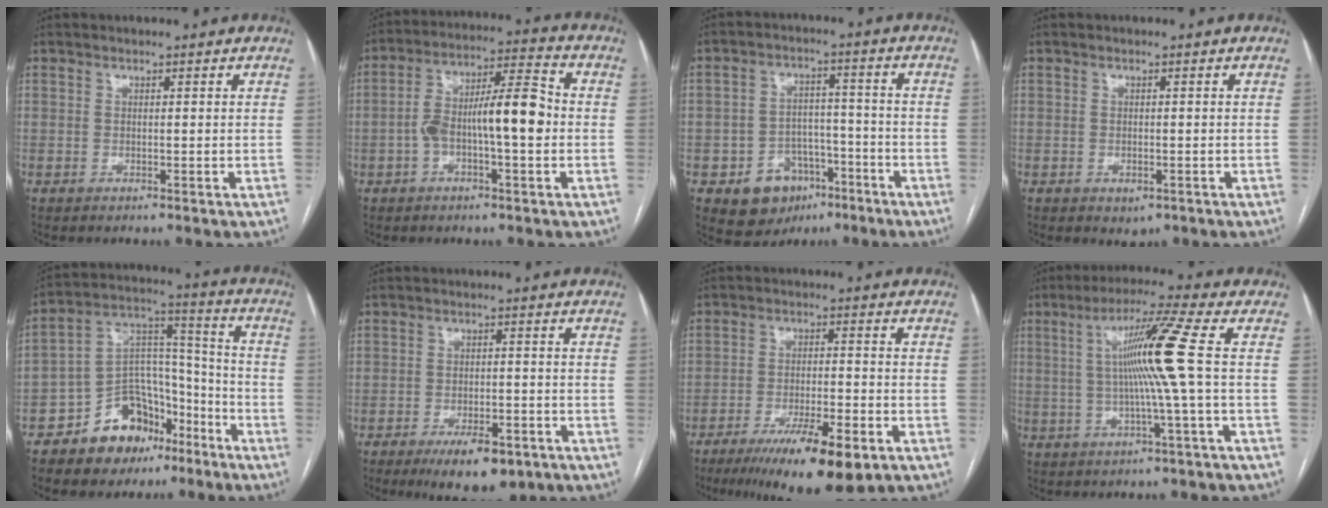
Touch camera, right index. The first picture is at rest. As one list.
[{"total": 11.6, "force": [-1.5, 2.6, 11.3], "torque": [-0.198, 0.033, -0.027]}, {"total": 8.7, "force": [-4.4, 6.7, 3.3], "torque": [-0.049, 0.023, -0.061]}, {"total": 1.8, "force": [-0.8, 1.2, 1.1], "torque": [-0.011, -0.001, -0.001]}, {"total": 14.1, "force": [-8.9, 8.9, 6.3], "torque": [-0.098, 0.061, -0.141]}, {"total": 8.5, "force": [-5.4, 3.3, 5.7], "torque": [-0.080, -0.005, -0.078]}, {"total": 13.5, "force": [-8.3, 2.3, 10.4], "torque": [-0.157, -0.022, -0.130]}, {"total": 10.2, "force": [0.6, -2.2, 9.9], "torque": [-0.174, 0.008, 0.014]}]